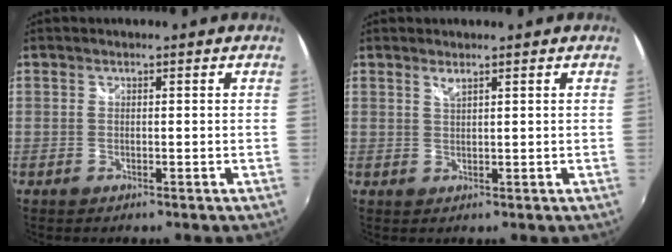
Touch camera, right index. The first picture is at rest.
{"total": 1.2, "force": [0.9, 0.0, 0.8], "torque": [-0.013, 0.001, 0.016]}